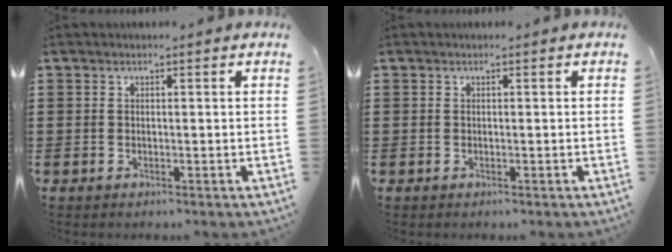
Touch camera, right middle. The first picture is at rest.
{"total": 0.0}